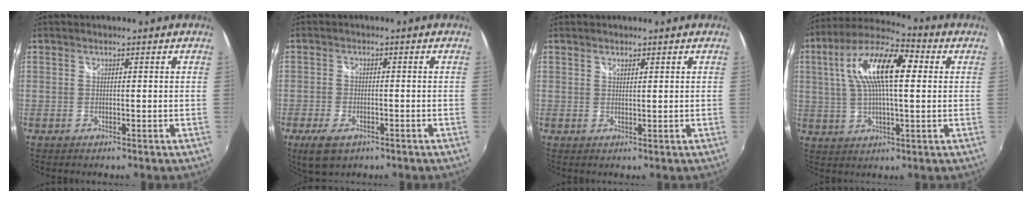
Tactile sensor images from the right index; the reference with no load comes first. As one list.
[{"total": 6.3, "force": [-3.6, 3.3, 3.9], "torque": [-0.097, -0.017, -0.062]}, {"total": 0.9, "force": [0.7, 0.3, 0.4], "torque": [-0.004, 0.001, 0.012]}, {"total": 15.9, "force": [3.6, 5.3, 14.5], "torque": [-0.271, 0.028, 0.053]}]